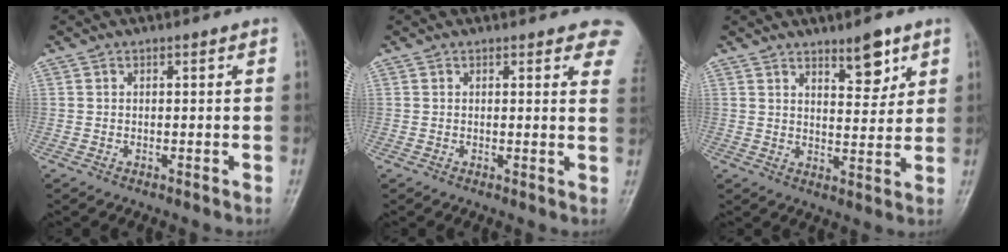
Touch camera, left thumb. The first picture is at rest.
{"total": 6.0, "force": [4.7, 2.3, 2.9], "torque": [0.001, -0.017, 0.032]}
{"total": 6.6, "force": [4.3, 2.6, 4.3], "torque": [-0.044, -0.032, 0.066]}